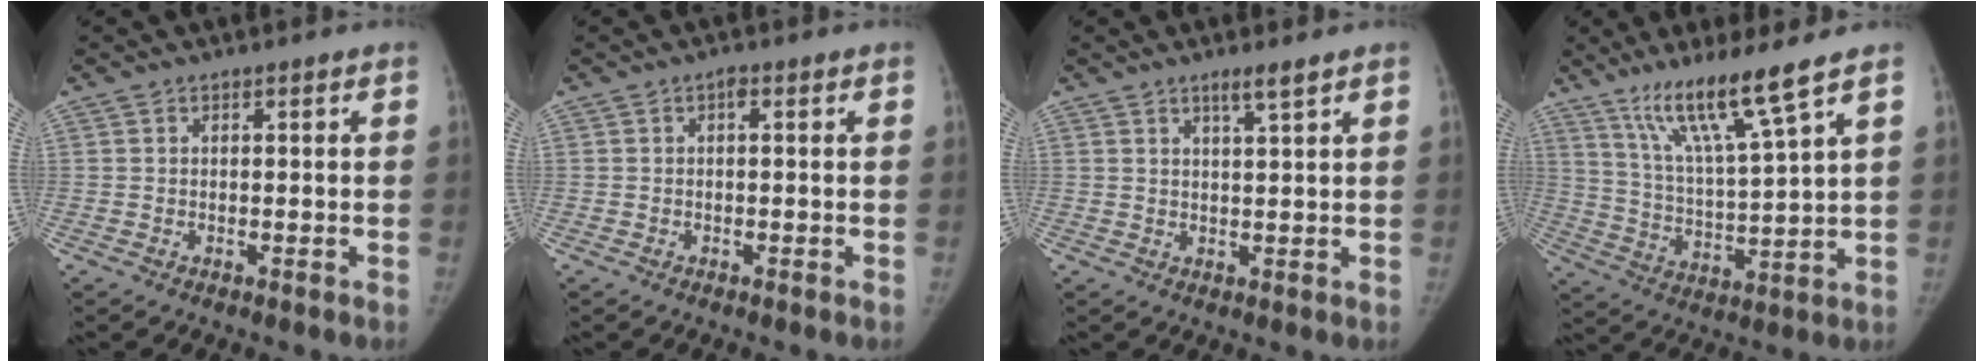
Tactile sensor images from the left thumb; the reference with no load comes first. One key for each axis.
{"total": 1.0, "fx": 0.2, "fy": 0.5, "fz": 0.9, "tx": -0.010, "ty": 0.004, "tz": -0.002}
{"total": 2.9, "fx": 2.1, "fy": 0.0, "fz": 2.0, "tx": -0.036, "ty": -0.015, "tz": 0.038}
{"total": 12.8, "fx": 8.7, "fy": -0.1, "fz": 9.4, "tx": -0.172, "ty": -0.054, "tz": 0.170}